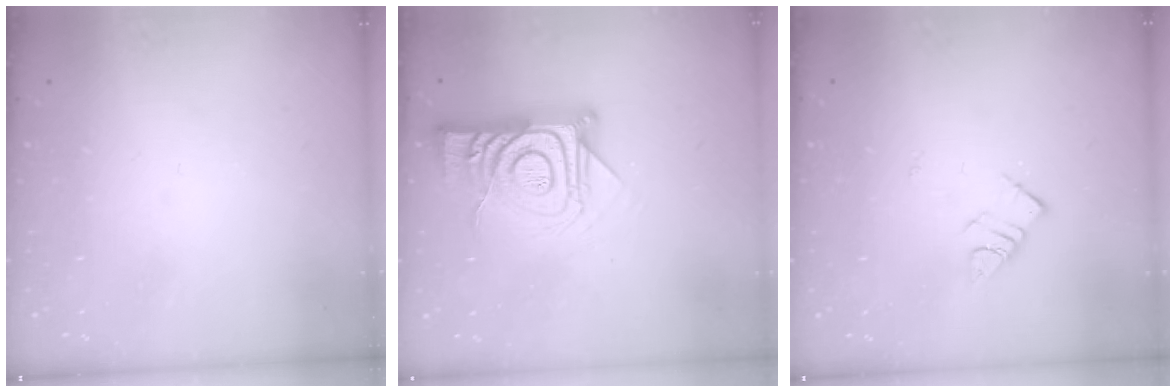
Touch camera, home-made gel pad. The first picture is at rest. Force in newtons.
{"total": 16.1, "press": 16.1, "slide": 1.3}
{"total": 5.0, "press": 5.0, "slide": 0.2}